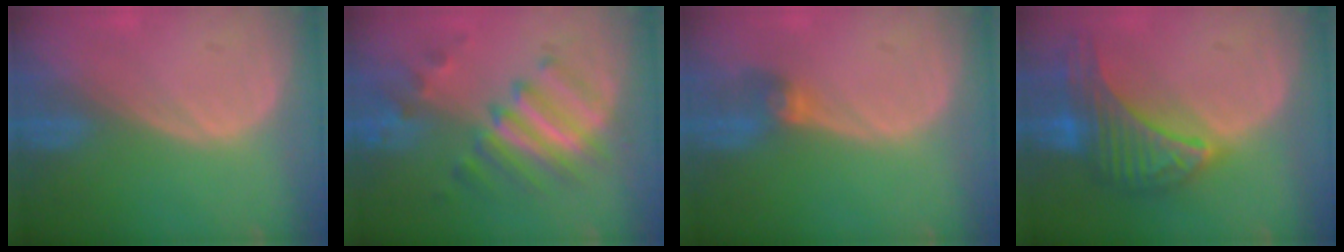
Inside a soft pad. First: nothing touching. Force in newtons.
{"total": 7.9, "press": 7.8, "slide": 1.0}
{"total": 2.7, "press": 2.7, "slide": 0.1}
{"total": 9.9, "press": 9.9, "slide": 0.6}